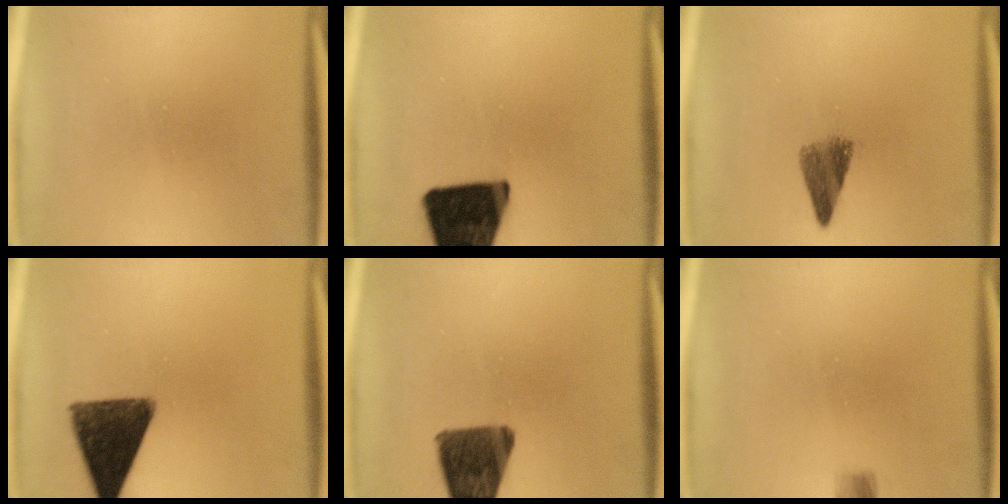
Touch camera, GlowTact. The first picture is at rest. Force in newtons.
{"total": 19.8}
{"total": 4.2}
{"total": 12.6}
{"total": 11.8}
{"total": 1.6}